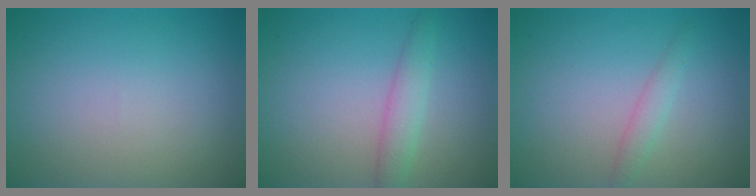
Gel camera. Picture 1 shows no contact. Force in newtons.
{"total": 2.3, "press": 2.3, "slide": 0.0}
{"total": 1.4, "press": 1.4, "slide": 0.1}